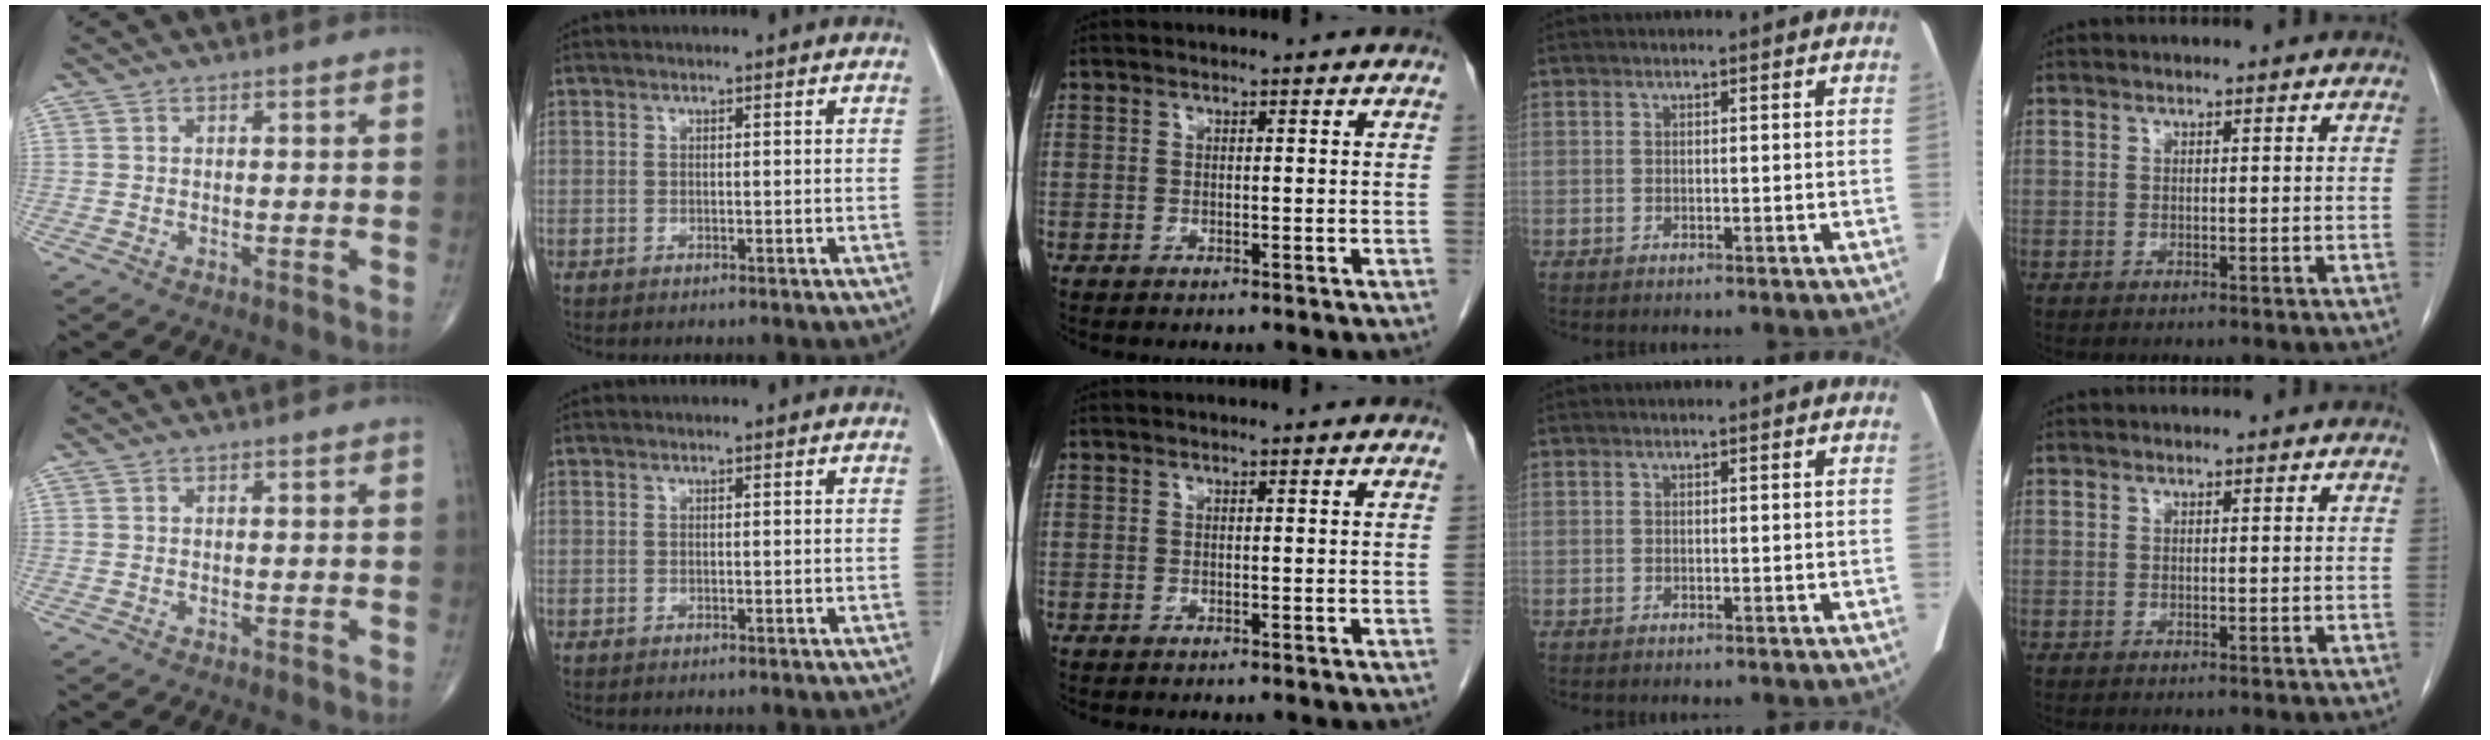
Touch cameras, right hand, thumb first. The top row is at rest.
{}